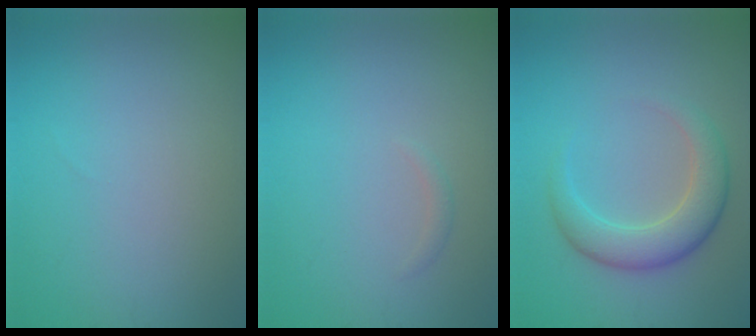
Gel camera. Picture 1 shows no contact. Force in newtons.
{"total": 0.6, "press": 0.6, "slide": 0.1}
{"total": 4.6, "press": 4.6, "slide": 0.2}